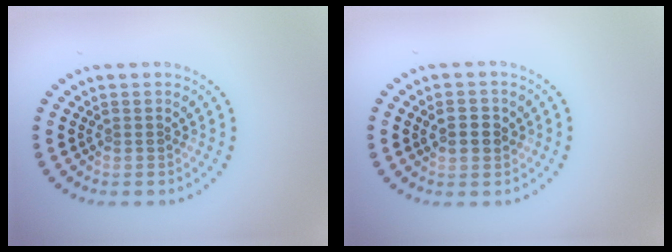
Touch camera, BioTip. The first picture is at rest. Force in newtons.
{"total": 2.4, "press": 2.4, "slide": 0.2}